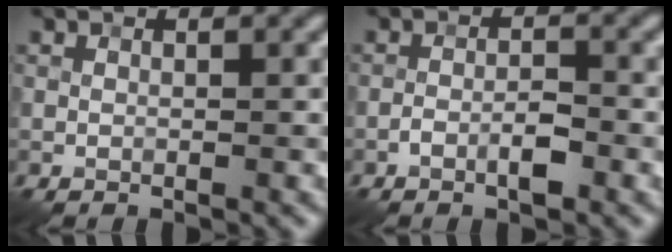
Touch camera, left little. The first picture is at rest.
{"total": 2.3, "force": [-1.2, 0.7, 1.8], "torque": [-0.032, 0.005, -0.025]}